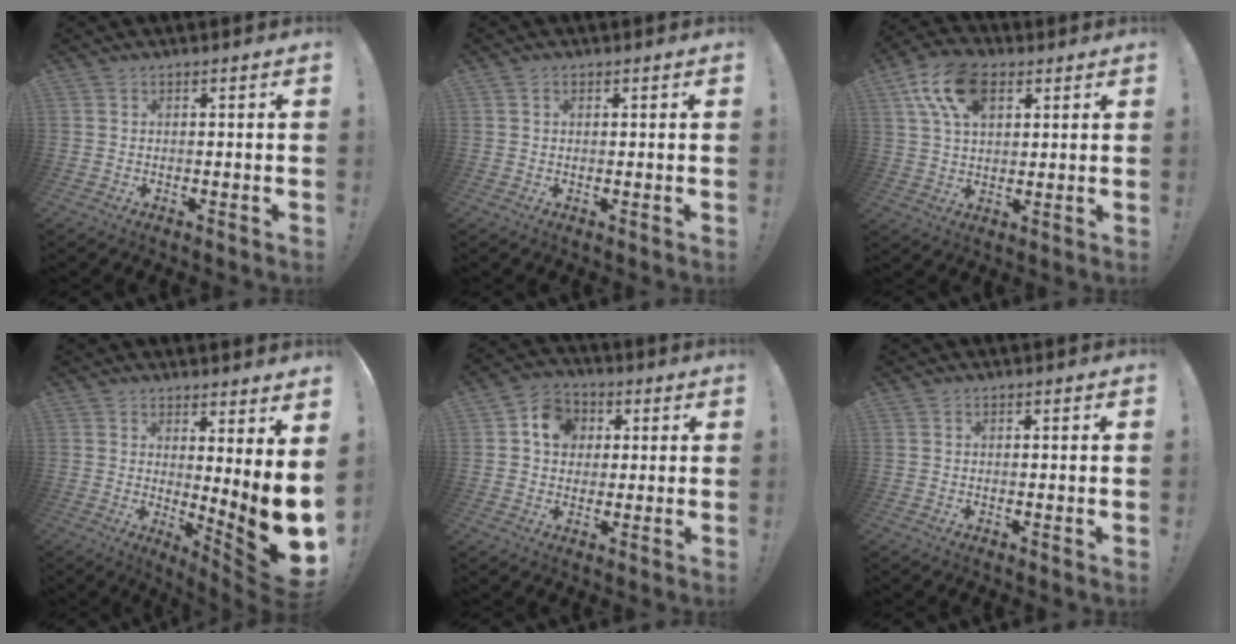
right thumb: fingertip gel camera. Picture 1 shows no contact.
{"total": 0.6, "force": [0.4, 0.3, 0.3], "torque": [0.001, -0.002, 0.006]}
{"total": 14.3, "force": [6.4, 8.1, 9.9], "torque": [-0.175, -0.014, 0.116]}
{"total": 9.6, "force": [0.3, -0.4, 9.6], "torque": [-0.133, -0.047, 0.009]}
{"total": 9.3, "force": [2.5, 7.9, 4.3], "torque": [-0.060, 0.000, 0.050]}
{"total": 0.5, "force": [0.0, -0.2, 0.5], "torque": [-0.006, -0.002, -0.001]}